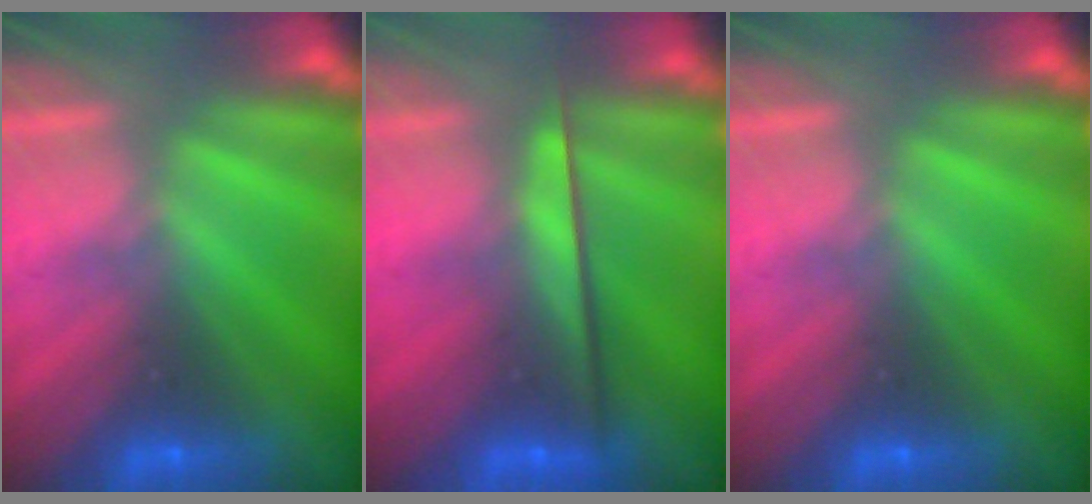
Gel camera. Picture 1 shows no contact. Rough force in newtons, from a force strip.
{"total": 2.4}
{"total": 0.0}